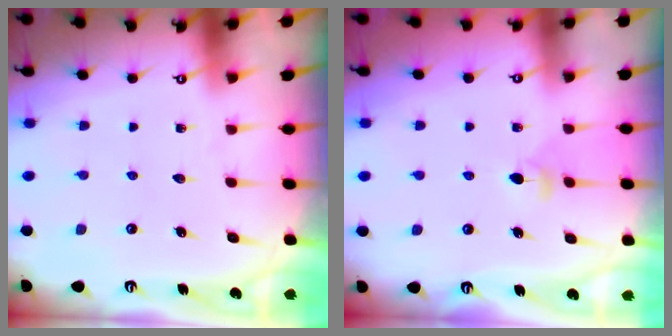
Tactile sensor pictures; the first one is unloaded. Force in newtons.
{"total": 3.1, "press": 3.0, "slide": 0.8}